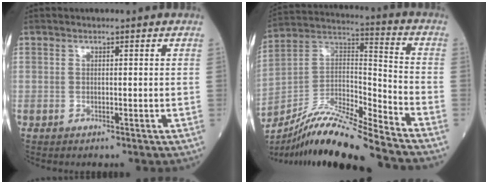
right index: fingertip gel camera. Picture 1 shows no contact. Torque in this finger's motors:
{"motor_torque": [0.03, -0.41, -0.04, -0.08]}